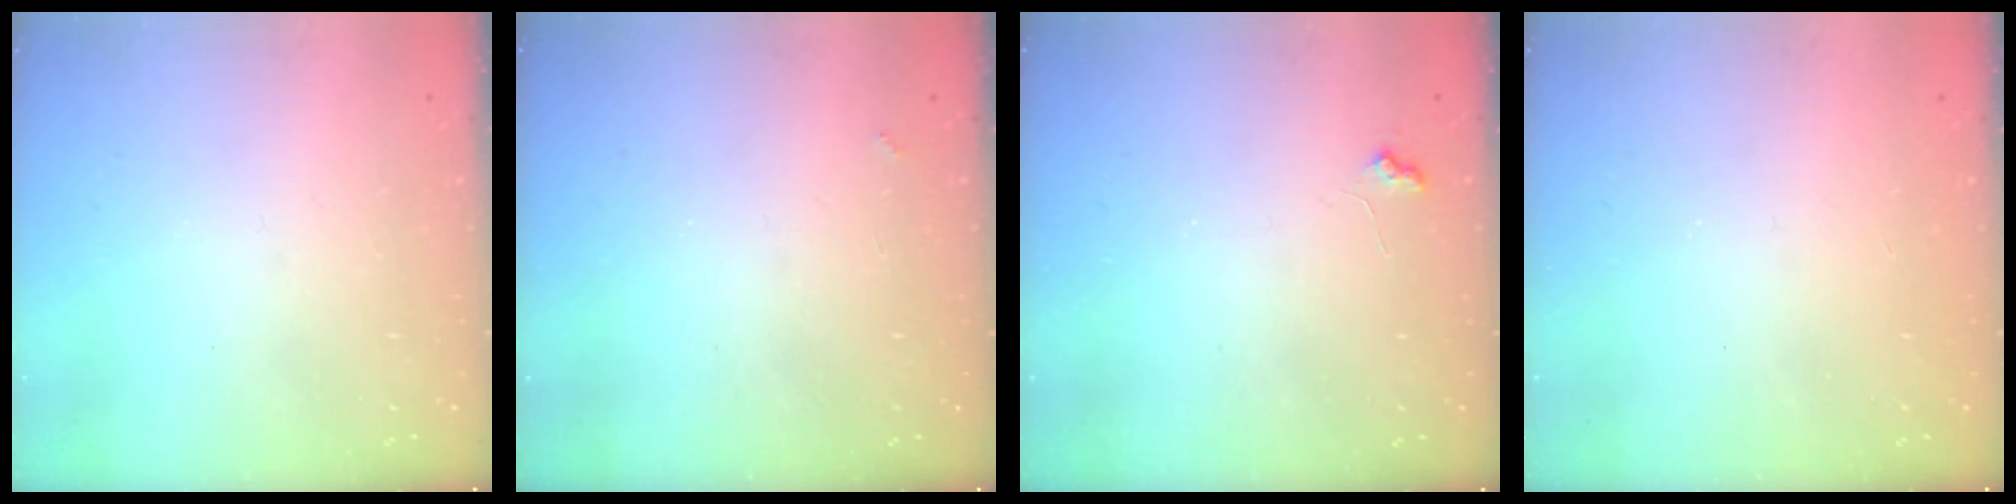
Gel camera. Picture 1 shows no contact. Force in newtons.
{"total": 1.4, "press": 1.3, "slide": 0.4}
{"total": 5.8, "press": 5.8, "slide": 0.7}
{"total": 1.0, "press": 1.0, "slide": 0.1}